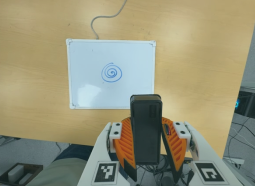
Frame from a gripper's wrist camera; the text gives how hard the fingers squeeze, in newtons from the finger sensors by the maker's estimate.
{"total": 8.7, "left": 7.4, "right": 10.0}